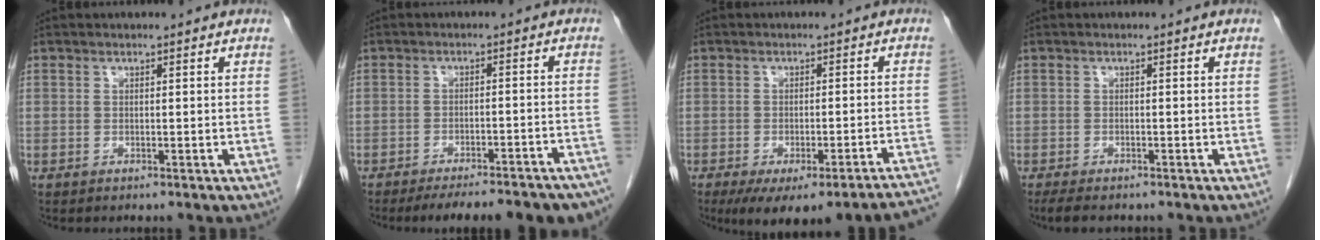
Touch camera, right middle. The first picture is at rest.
{"total": 17.3, "force": [-15.3, 3.3, 7.4], "torque": [-0.065, 0.004, -0.186]}
{"total": 16.8, "force": [-14.3, 1.4, 8.8], "torque": [-0.055, -0.001, -0.171]}
{"total": 3.9, "force": [-3.2, 1.2, 2.0], "torque": [-0.036, -0.012, -0.044]}